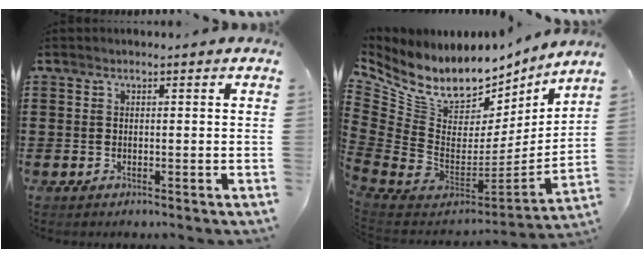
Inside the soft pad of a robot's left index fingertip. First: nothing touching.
{"total": 10.1, "force": [7.4, 5.8, 3.8], "torque": [-0.125, -0.073, 0.131]}